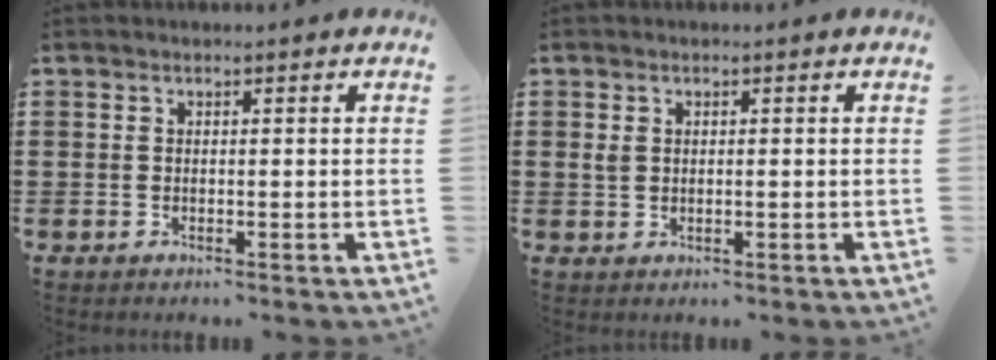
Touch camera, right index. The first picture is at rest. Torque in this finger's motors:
{"motor_torque": [0.28, 0.15, 0.00, 0.04]}